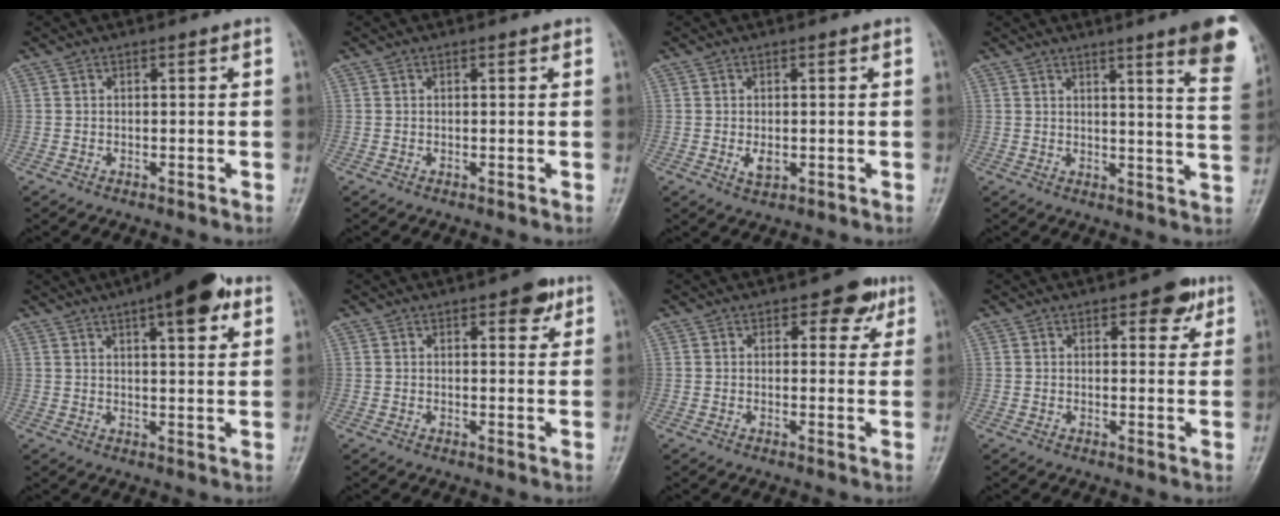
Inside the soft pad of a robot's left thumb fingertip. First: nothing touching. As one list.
[{"total": 0.5, "force": [0.4, 0.2, 0.3], "torque": [-0.006, -0.002, 0.002]}, {"total": 2.2, "force": [-0.1, 1.4, 1.7], "torque": [-0.028, -0.006, 0.002]}, {"total": 13.3, "force": [8.3, 1.2, 10.3], "torque": [-0.108, -0.043, 0.088]}, {"total": 12.1, "force": [6.6, 3.9, 9.4], "torque": [-0.110, -0.015, 0.087]}, {"total": 4.6, "force": [2.5, 2.0, 3.2], "torque": [-0.025, -0.009, 0.028]}, {"total": 5.0, "force": [2.7, 3.0, 2.9], "torque": [-0.003, -0.008, 0.028]}, {"total": 4.9, "force": [2.7, 2.5, 3.2], "torque": [-0.018, -0.010, 0.029]}]